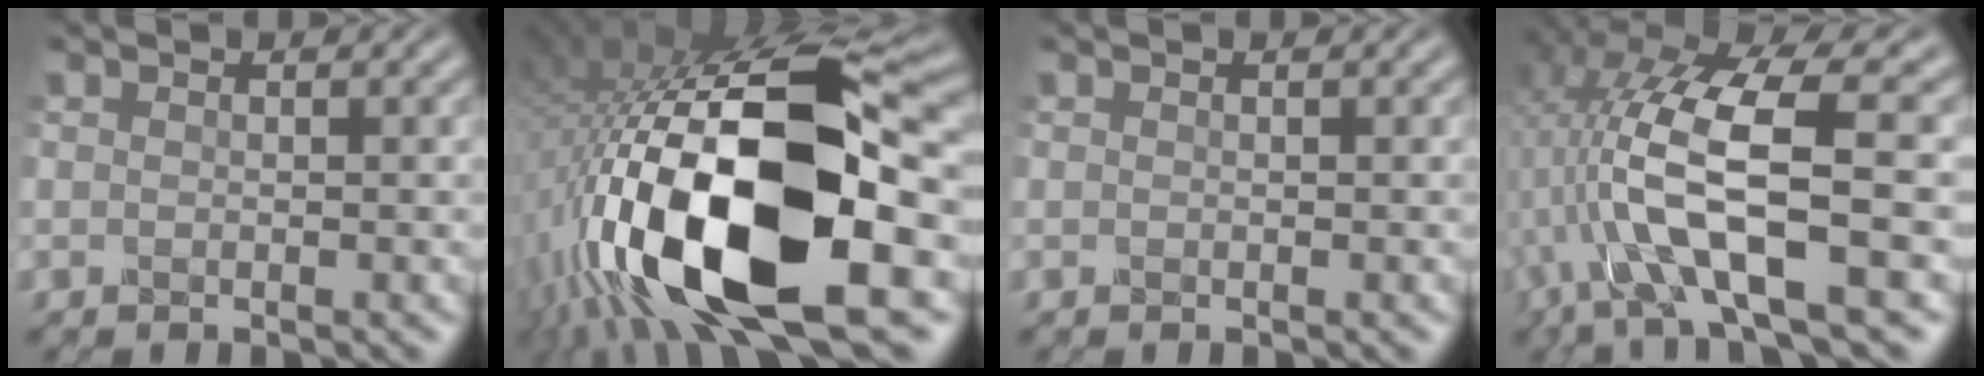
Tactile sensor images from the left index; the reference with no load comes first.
{"total": 20.5, "force": [-4.5, 8.7, 18.0], "torque": [-0.358, 0.001, -0.074]}
{"total": 0.0}
{"total": 10.0, "force": [0.3, 3.2, 9.5], "torque": [-0.190, 0.004, 0.010]}